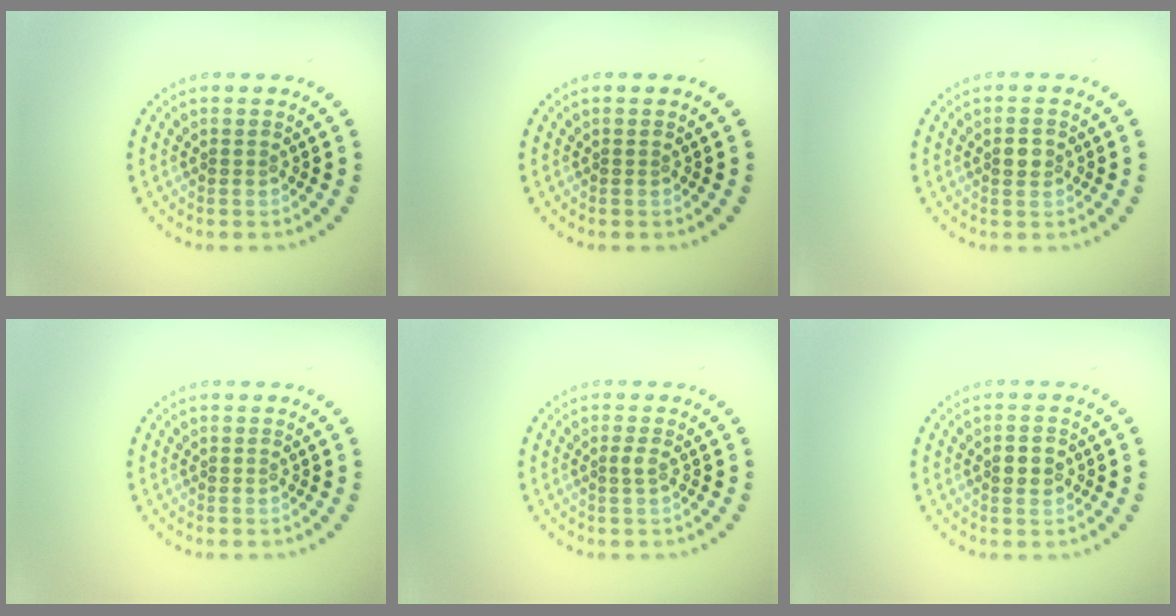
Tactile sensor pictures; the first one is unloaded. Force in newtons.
{"total": 0.0}
{"total": 1.5, "press": 1.5, "slide": 0.3}
{"total": 0.0}
{"total": 0.7, "press": 0.6, "slide": 0.4}
{"total": 2.2, "press": 2.2, "slide": 0.2}